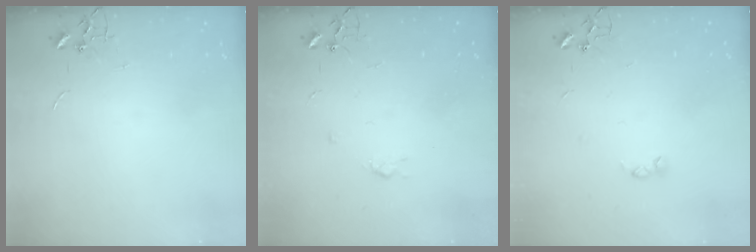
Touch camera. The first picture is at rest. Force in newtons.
{"total": 3.2, "press": 3.1, "slide": 0.6}
{"total": 2.6, "press": 2.5, "slide": 0.5}